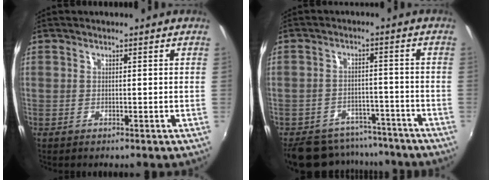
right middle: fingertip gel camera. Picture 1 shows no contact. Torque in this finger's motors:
{"motor_torque": [0.69, -1.24, 0.13, 0.00]}